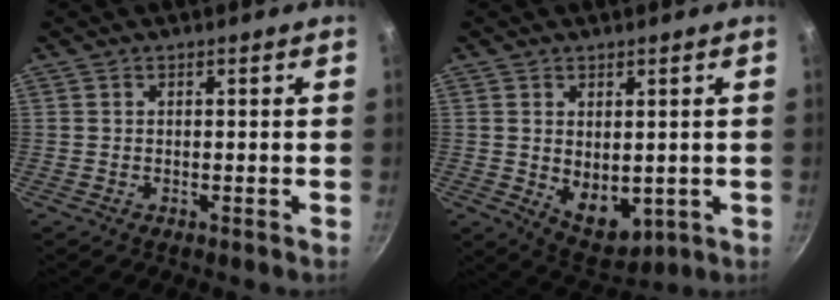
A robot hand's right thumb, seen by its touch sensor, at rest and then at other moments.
{"total": 7.9, "force": [0.4, 5.2, 6.0], "torque": [-0.071, -0.021, 0.025]}